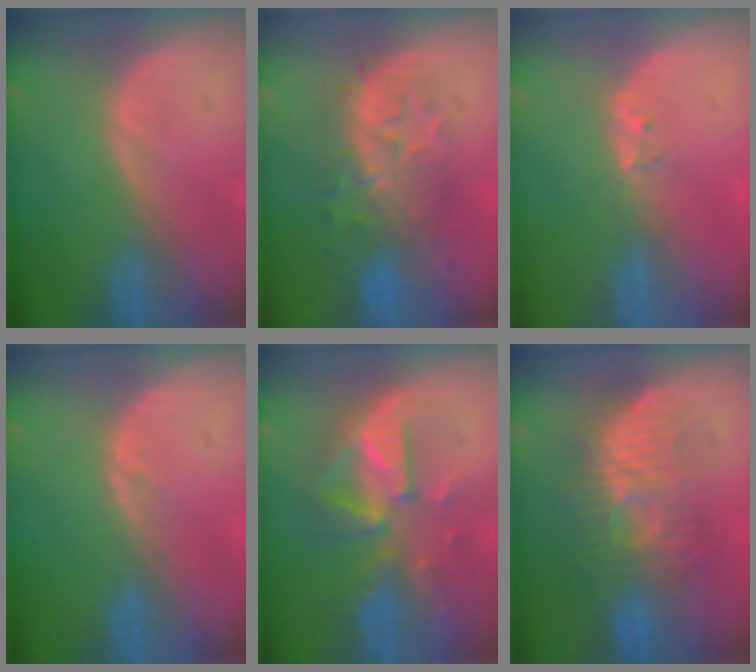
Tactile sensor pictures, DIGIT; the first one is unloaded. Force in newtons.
{"total": 8.4, "press": 8.3, "slide": 1.3}
{"total": 1.7, "press": 1.5, "slide": 0.9}
{"total": 1.0, "press": 1.0, "slide": 0.2}
{"total": 8.1, "press": 8.0, "slide": 1.4}
{"total": 9.5, "press": 9.2, "slide": 2.1}